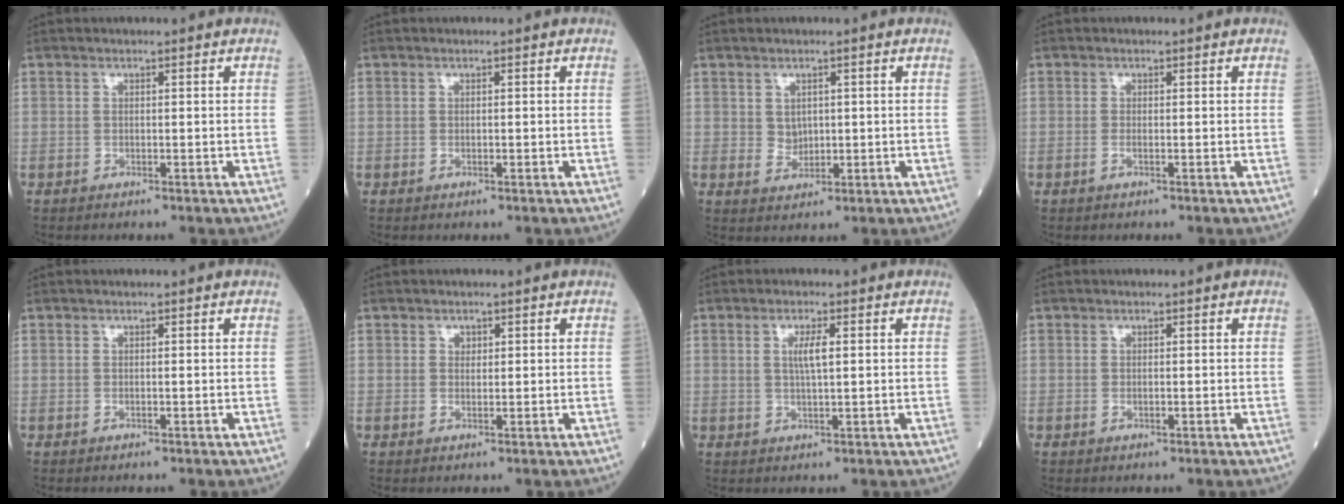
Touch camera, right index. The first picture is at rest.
{"total": 0.0}
{"total": 2.0, "force": [0.4, 1.5, 1.3], "torque": [-0.024, -0.001, 0.013]}
{"total": 0.6, "force": [-0.3, -0.3, 0.5], "torque": [-0.013, -0.002, -0.005]}
{"total": 0.0}
{"total": 0.9, "force": [0.4, 0.7, 0.3], "torque": [0.000, -0.002, 0.006]}
{"total": 3.0, "force": [0.7, 0.4, 2.9], "torque": [-0.058, -0.001, 0.013]}
{"total": 0.6, "force": [-0.1, -0.2, 0.5], "torque": [-0.011, -0.003, 0.000]}